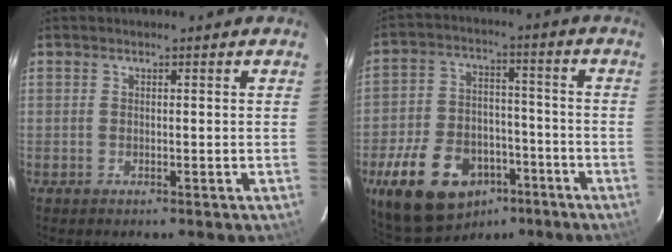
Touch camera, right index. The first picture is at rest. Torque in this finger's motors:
{"motor_torque": [1.13, -1.00, 0.81, 0.10]}